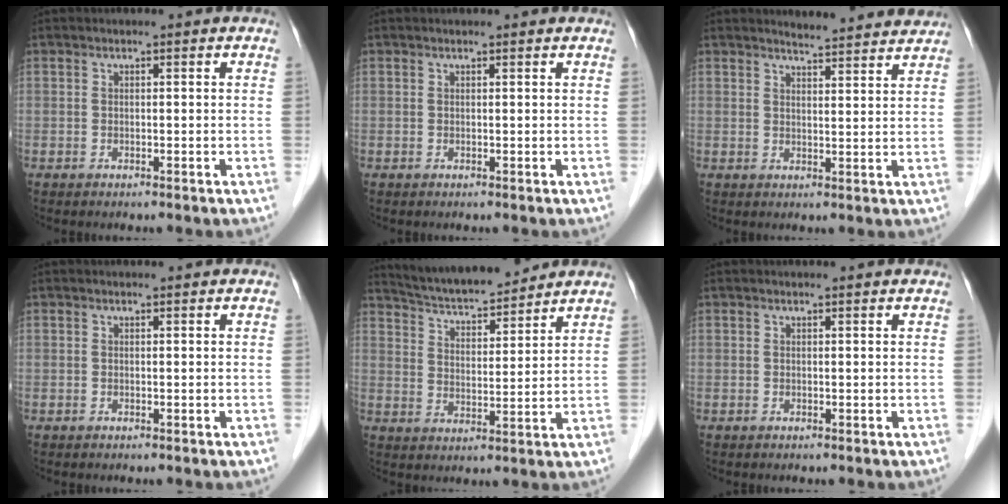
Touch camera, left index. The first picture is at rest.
{"total": 1.3, "force": [1.3, 0.1, 0.2], "torque": [-0.011, 0.008, 0.014]}
{"total": 8.9, "force": [8.7, 0.6, 1.8], "torque": [-0.025, -0.004, 0.097]}
{"total": 0.7, "force": [0.7, 0.1, 0.1], "torque": [-0.007, 0.006, 0.010]}
{"total": 12.0, "force": [11.3, 1.3, 3.9], "torque": [-0.071, 0.011, 0.187]}
{"total": 1.7, "force": [1.7, 0.1, 0.3], "torque": [-0.010, 0.010, 0.018]}